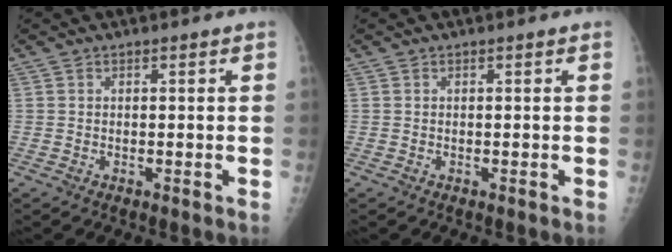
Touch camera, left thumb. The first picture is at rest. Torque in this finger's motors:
{"motor_torque": [-0.02, 0.01, -0.01, 0.00, 0.00]}